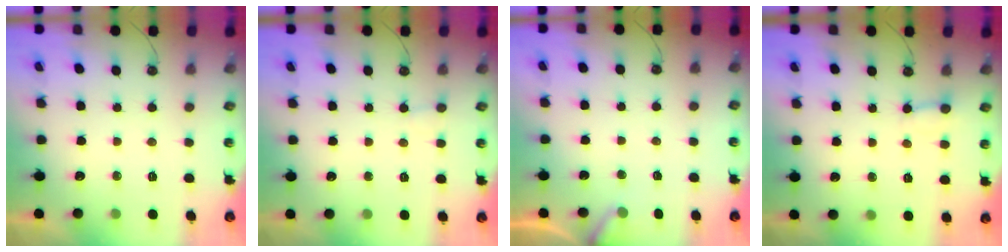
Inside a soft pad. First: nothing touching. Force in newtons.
{"total": 2.9, "press": 2.9, "slide": 0.2}
{"total": 3.7, "press": 3.7, "slide": 0.3}
{"total": 4.6, "press": 4.5, "slide": 0.6}